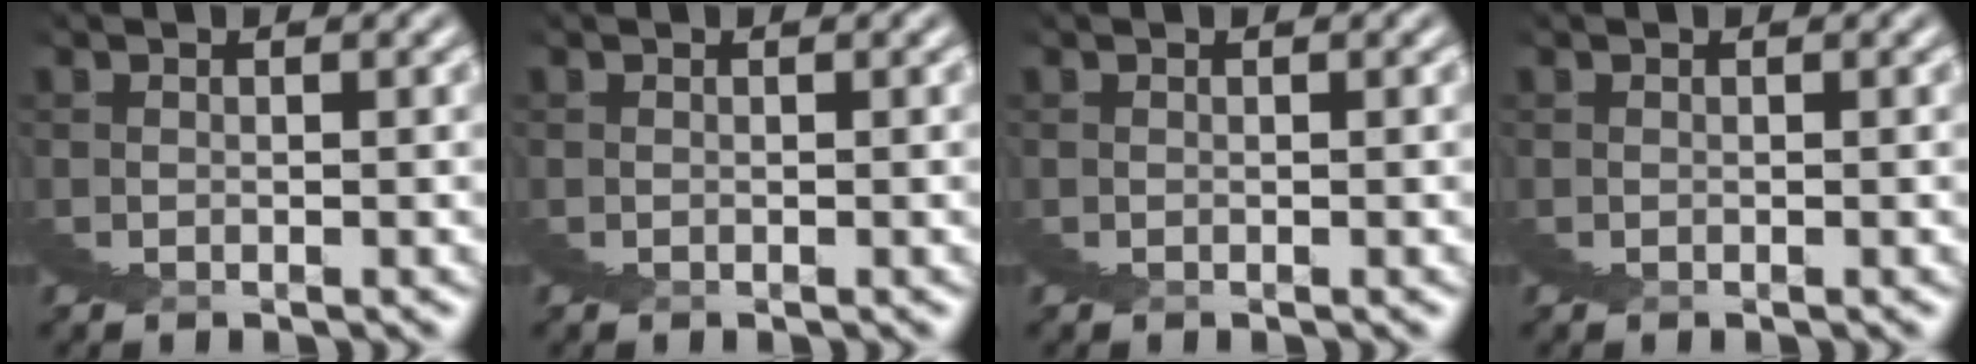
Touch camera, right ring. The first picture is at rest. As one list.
[{"total": 0.0}, {"total": 0.0}, {"total": 0.0}]